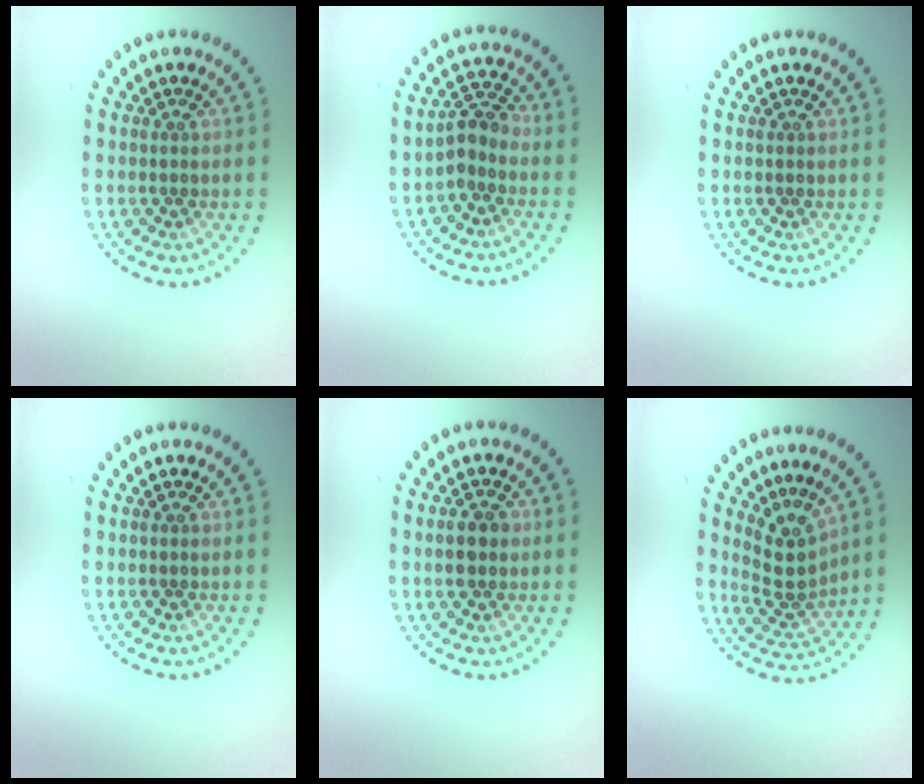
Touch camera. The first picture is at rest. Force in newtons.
{"total": 2.5, "press": 2.0, "slide": 1.4}
{"total": 0.0}
{"total": 0.0}
{"total": 2.7, "press": 2.7, "slide": 0.2}
{"total": 3.4, "press": 2.5, "slide": 2.2}